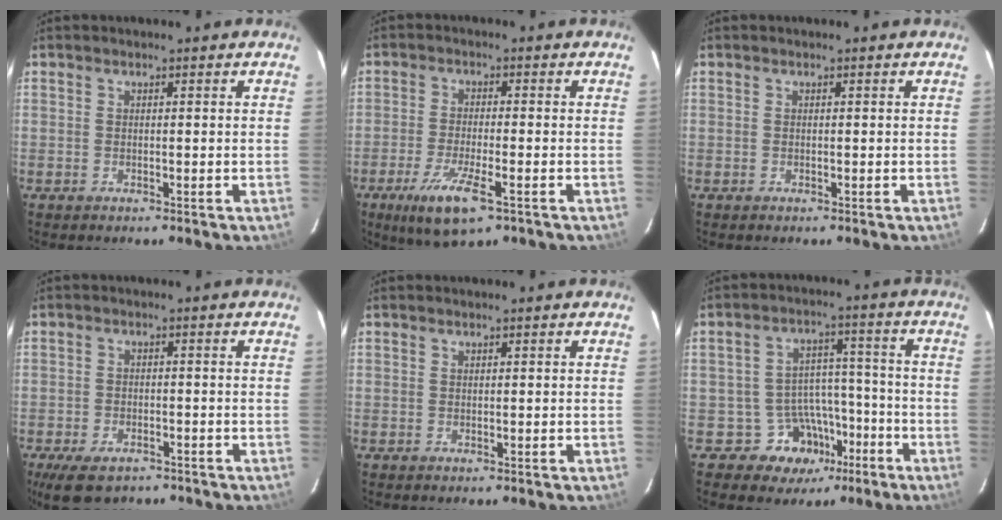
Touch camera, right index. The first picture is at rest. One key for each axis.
{"total": 9.0, "fx": -5.0, "fy": 2.0, "fz": 7.2, "tx": -0.155, "ty": -0.028, "tz": -0.088}
{"total": 0.0}
{"total": 7.6, "fx": -5.3, "fy": 3.7, "fz": 3.9, "tx": -0.092, "ty": -0.017, "tz": -0.086}
{"total": 0.0}
{"total": 9.2, "fx": -5.4, "fy": 7.3, "fz": 1.5, "tx": -0.026, "ty": 0.038, "tz": -0.068}